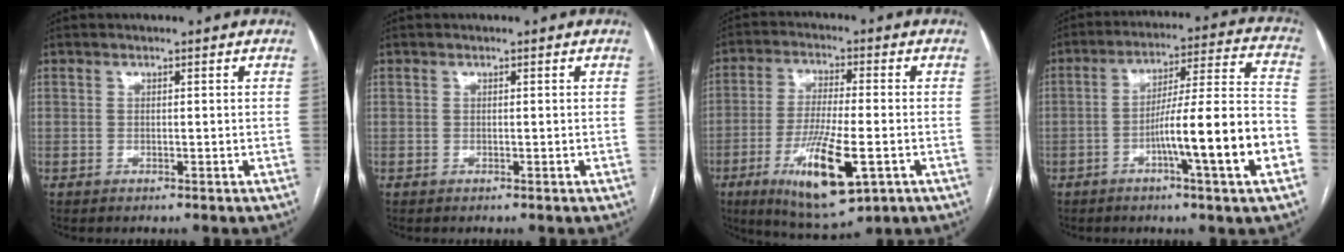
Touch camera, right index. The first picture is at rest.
{"total": 0.0}
{"total": 13.8, "force": [-5.1, 2.8, 12.5], "torque": [-0.234, -0.026, -0.077]}
{"total": 15.5, "force": [-5.4, -0.3, 14.5], "torque": [-0.228, 0.008, -0.086]}